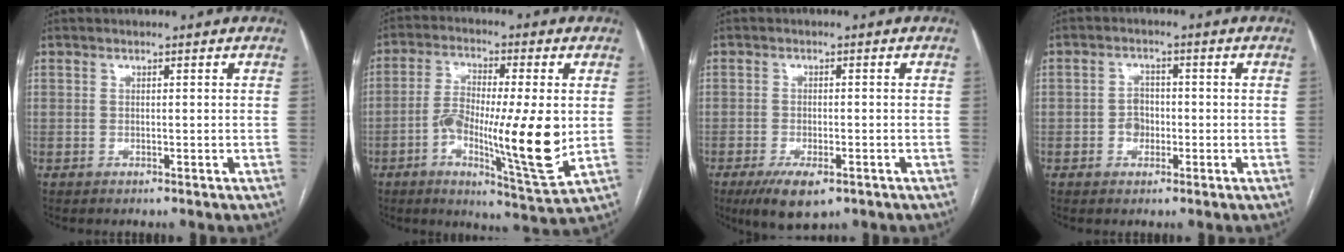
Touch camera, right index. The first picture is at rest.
{"total": 15.3, "force": [-2.0, 2.0, 15.1], "torque": [-0.261, -0.010, -0.032]}
{"total": 6.5, "force": [-3.9, 2.2, 4.8], "torque": [-0.083, -0.013, -0.059]}
{"total": 3.0, "force": [-0.7, 2.4, 1.6], "torque": [-0.024, 0.006, -0.012]}